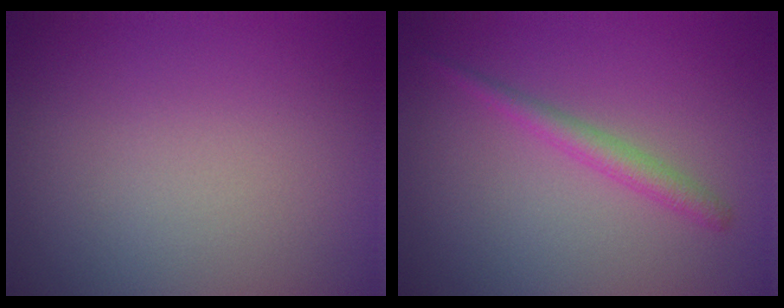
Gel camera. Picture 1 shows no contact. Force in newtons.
{"total": 1.7, "press": 1.7, "slide": 0.2}